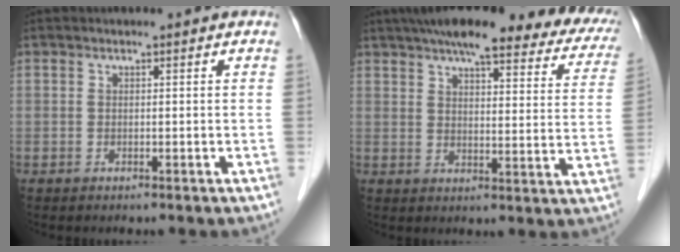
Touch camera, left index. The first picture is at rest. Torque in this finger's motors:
{"motor_torque": [1.07, -1.07, 0.17, 0.13]}